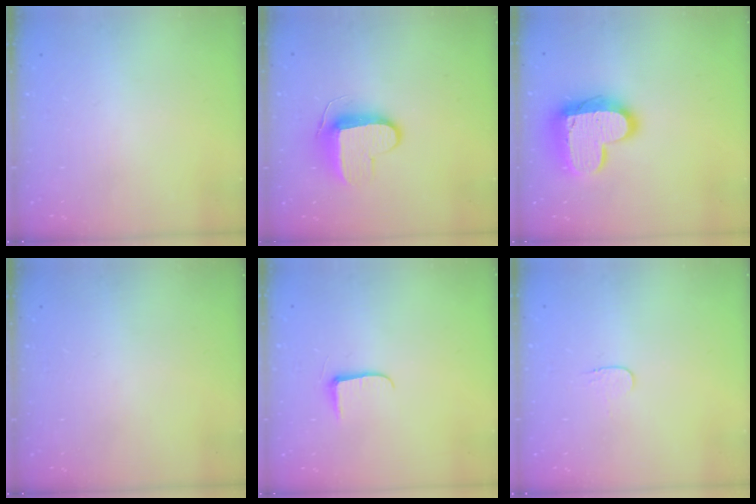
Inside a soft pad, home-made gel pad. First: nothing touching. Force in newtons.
{"total": 10.0, "press": 10.0, "slide": 1.1}
{"total": 16.8, "press": 16.7, "slide": 1.4}
{"total": 0.0}
{"total": 5.8, "press": 5.8, "slide": 0.9}
{"total": 3.5, "press": 3.5, "slide": 0.4}